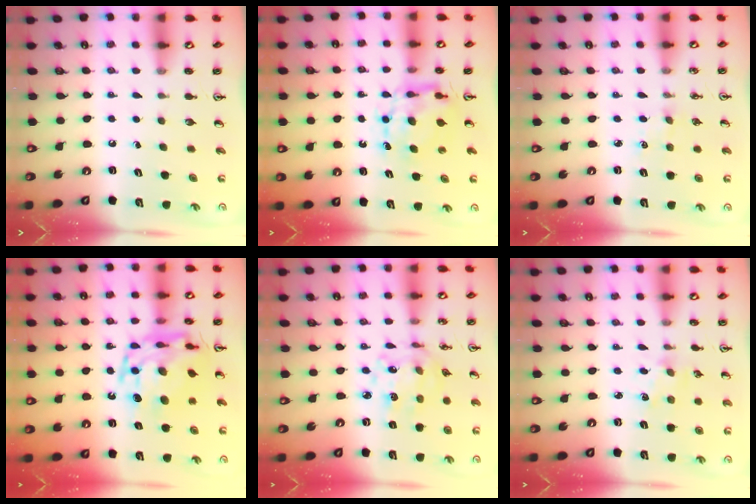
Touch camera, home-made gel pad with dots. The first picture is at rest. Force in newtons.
{"total": 7.1, "press": 7.1, "slide": 0.2}
{"total": 2.0, "press": 2.0, "slide": 0.3}
{"total": 16.0, "press": 15.9, "slide": 1.8}
{"total": 10.3, "press": 9.9, "slide": 3.0}
{"total": 1.8, "press": 1.7, "slide": 0.4}